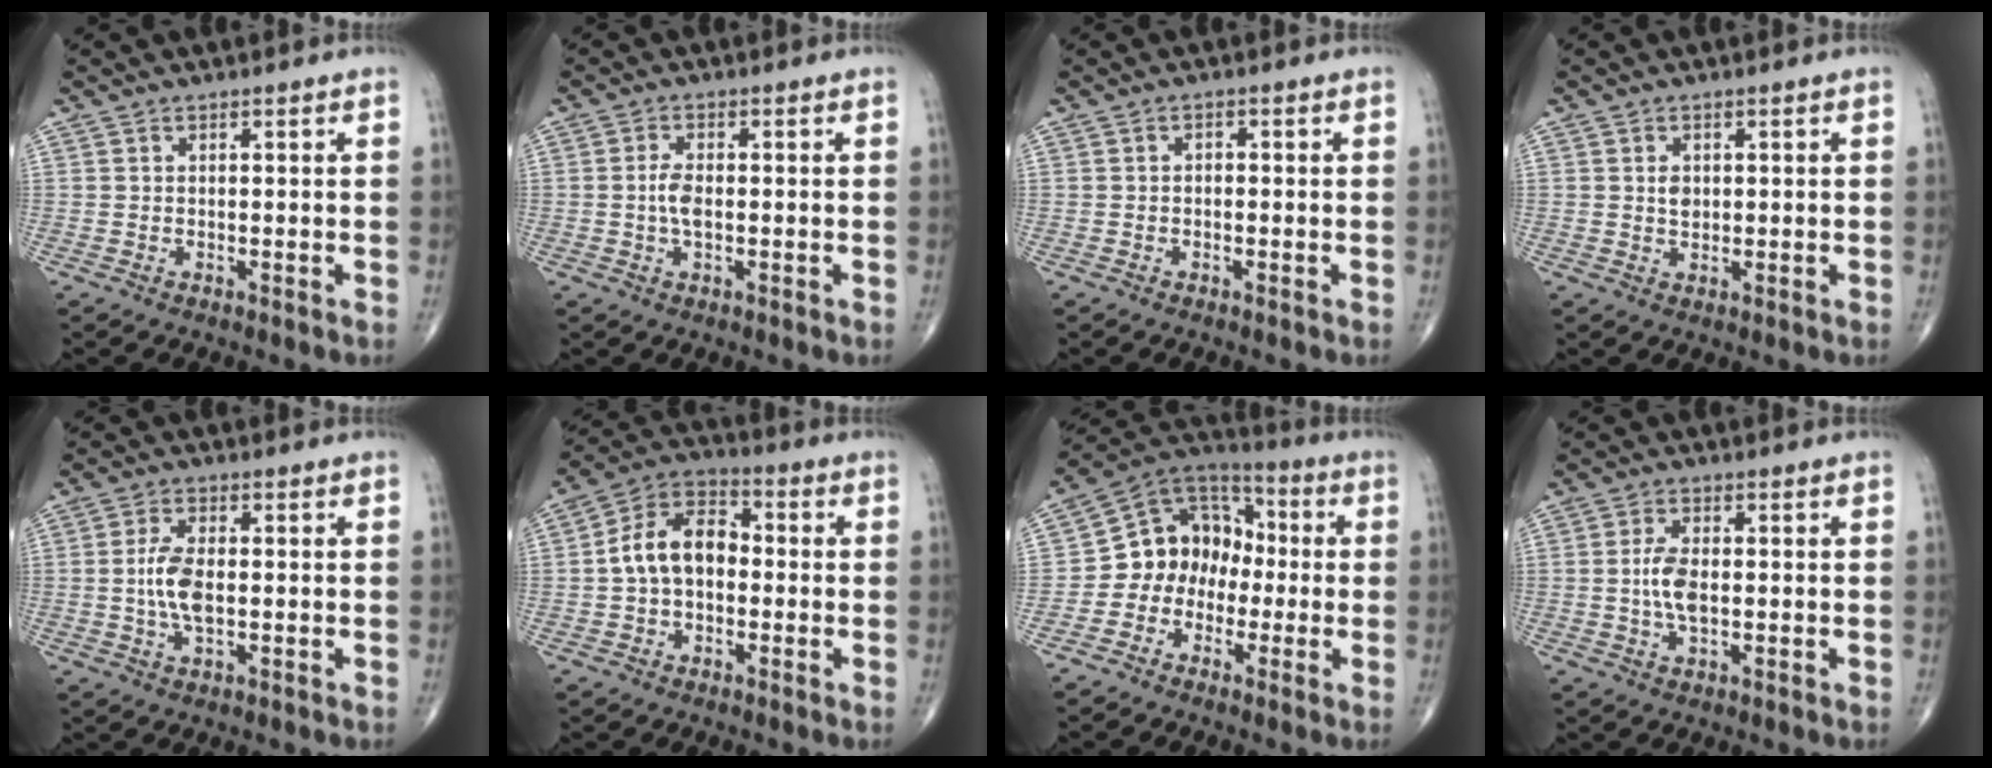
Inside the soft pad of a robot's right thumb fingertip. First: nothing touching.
{"total": 3.2, "force": [-0.4, 1.5, 2.8], "torque": [-0.057, 0.004, -0.010]}
{"total": 0.6, "force": [-0.2, 0.5, 0.4], "torque": [0.000, 0.005, -0.009]}
{"total": 2.0, "force": [0.4, 1.4, 1.3], "torque": [-0.014, -0.002, 0.008]}
{"total": 6.2, "force": [-0.4, 2.8, 5.5], "torque": [-0.115, 0.002, -0.011]}
{"total": 11.2, "force": [-0.5, 7.5, 8.3], "torque": [-0.133, 0.035, -0.024]}
{"total": 12.5, "force": [-2.3, 10.4, 6.5], "torque": [-0.068, 0.059, -0.056]}
{"total": 5.1, "force": [-0.3, 2.4, 4.5], "torque": [-0.094, 0.001, -0.009]}